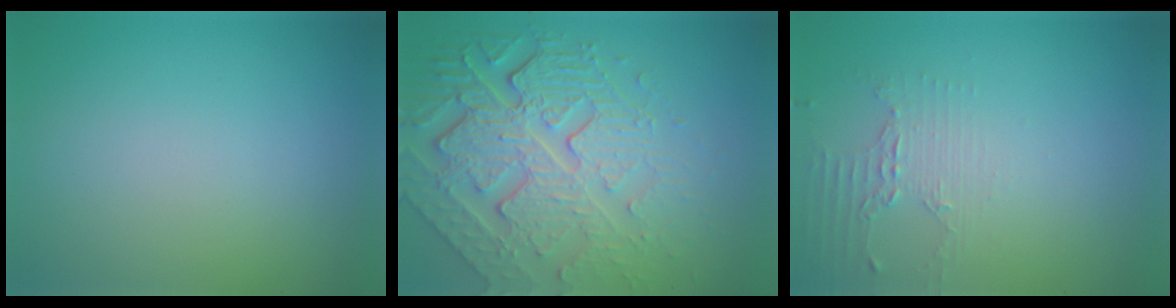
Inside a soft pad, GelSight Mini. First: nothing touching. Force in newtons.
{"total": 8.0, "press": 5.9, "slide": 5.4}
{"total": 2.2, "press": 1.6, "slide": 1.5}